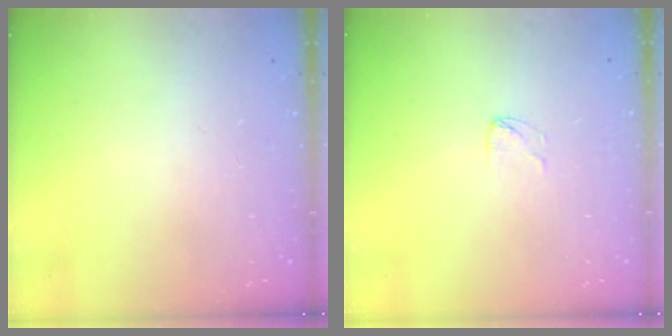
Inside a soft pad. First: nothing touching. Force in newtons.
{"total": 2.5, "press": 2.5, "slide": 0.2}